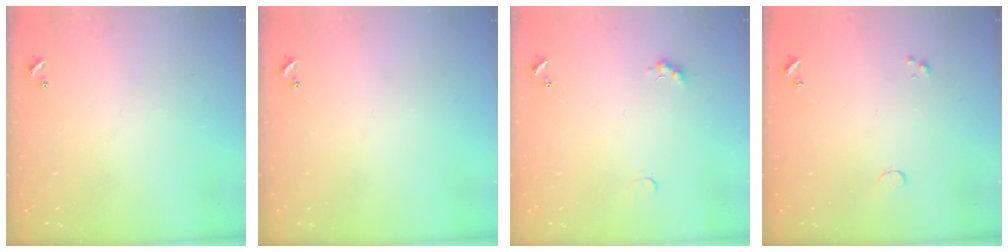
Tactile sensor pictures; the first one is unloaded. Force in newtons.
{"total": 0.0}
{"total": 2.4, "press": 2.3, "slide": 0.5}
{"total": 0.5, "press": 0.4, "slide": 0.3}